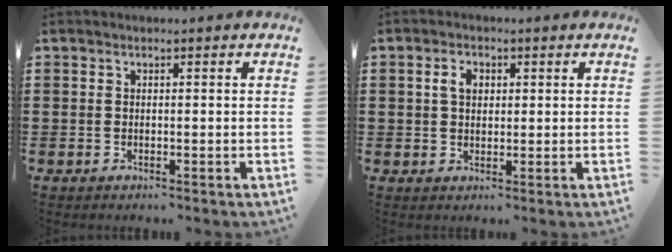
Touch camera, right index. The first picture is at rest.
{"total": 2.9, "force": [0.7, 1.9, 2.1], "torque": [-0.047, 0.012, 0.012]}